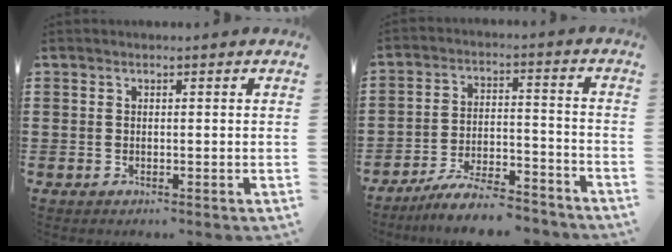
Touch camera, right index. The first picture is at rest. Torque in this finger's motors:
{"motor_torque": [2.14, 0.00, -0.17, -0.21]}